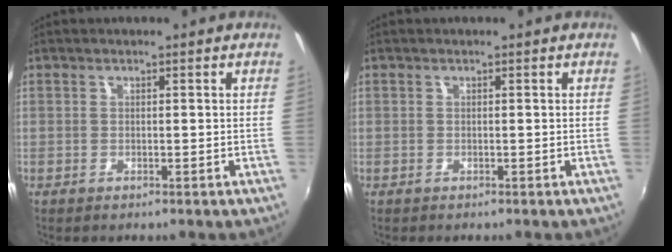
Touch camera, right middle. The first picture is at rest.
{"total": 0.0}